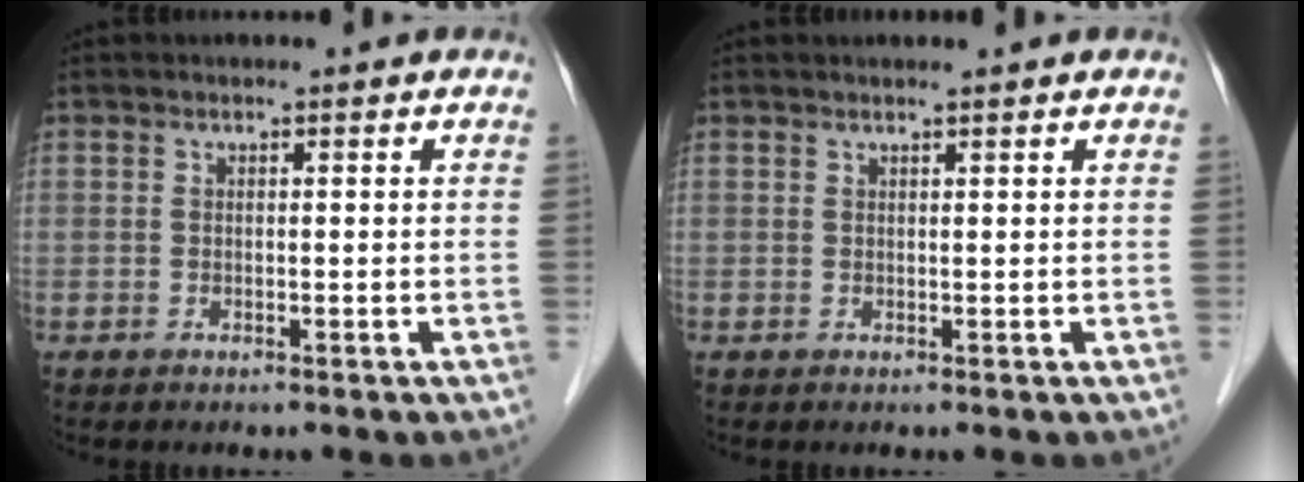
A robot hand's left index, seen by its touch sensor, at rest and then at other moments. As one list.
[{"total": 1.0, "force": [0.9, -0.1, 0.4], "torque": [-0.005, 0.008, 0.018]}]